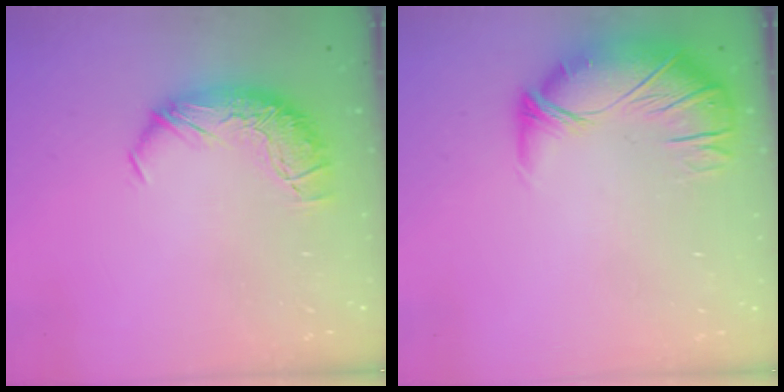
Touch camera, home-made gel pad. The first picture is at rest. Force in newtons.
{"total": 2.6, "press": 1.0, "slide": 2.4}